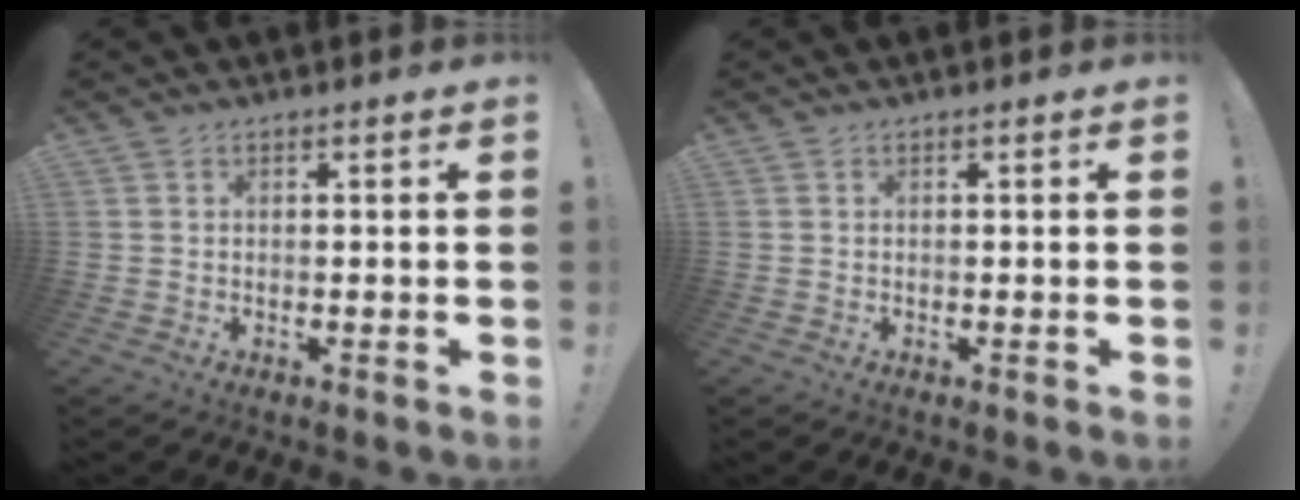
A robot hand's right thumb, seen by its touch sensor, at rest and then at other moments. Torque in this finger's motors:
{"motor_torque": [0.00, 0.00, 0.00, 0.00, 0.00]}